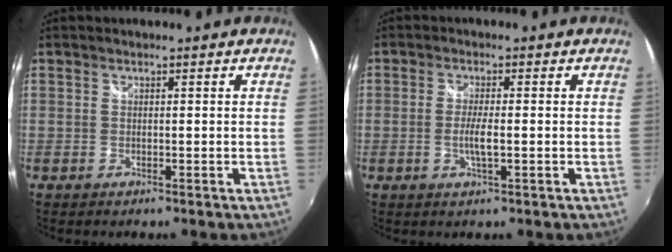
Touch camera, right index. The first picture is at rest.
{"total": 3.5, "force": [-0.7, 0.4, 3.4], "torque": [-0.064, -0.007, -0.013]}